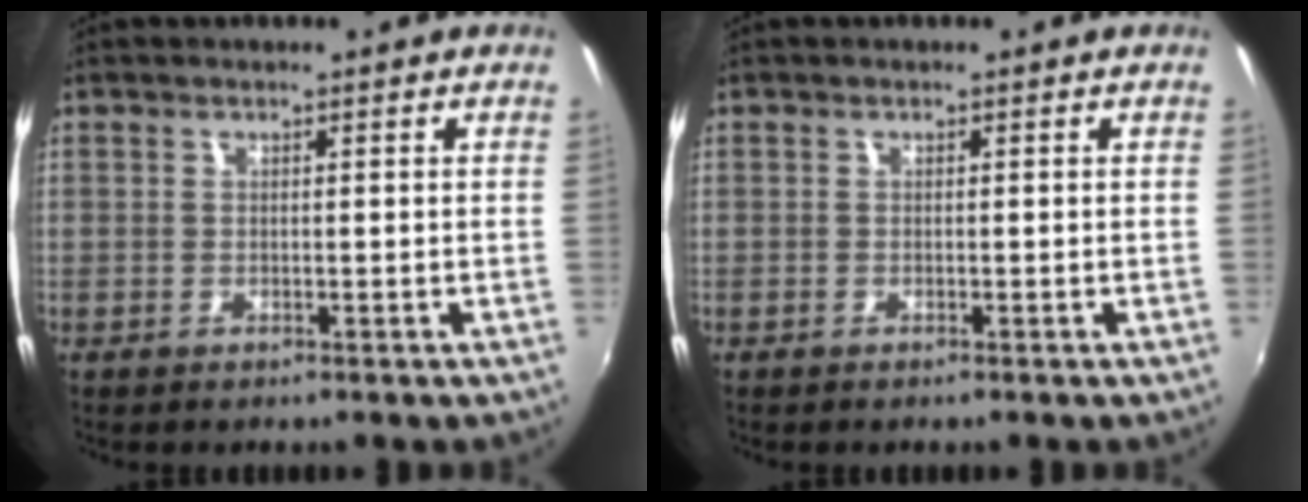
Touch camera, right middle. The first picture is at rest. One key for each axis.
{"total": 0.0}